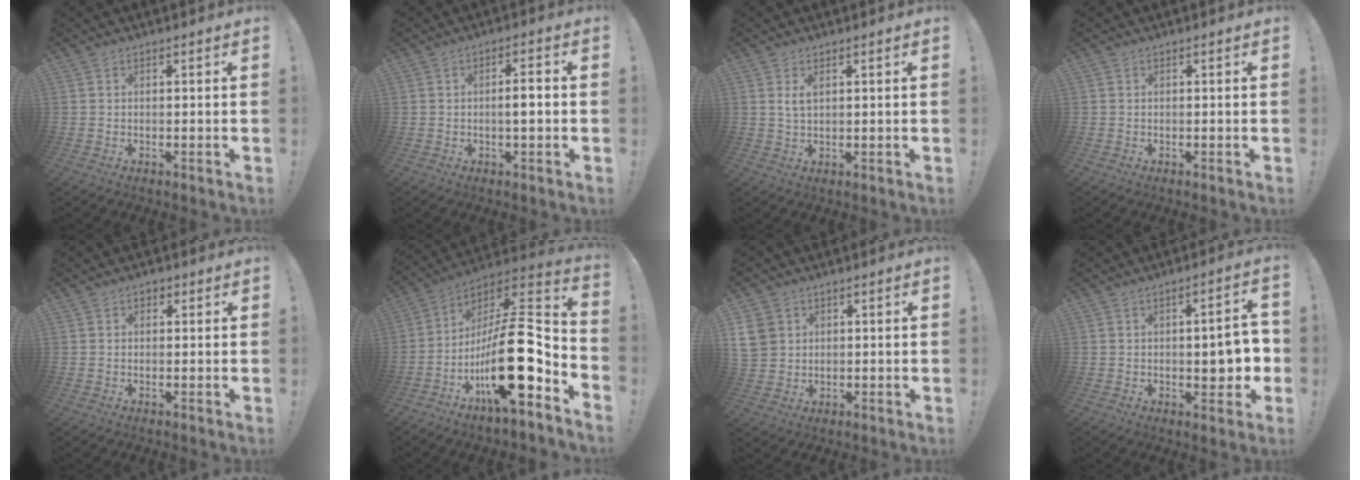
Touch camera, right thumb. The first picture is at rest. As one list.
[{"total": 4.1, "force": [-0.7, 0.6, 4.0], "torque": [-0.067, 0.004, -0.017]}, {"total": 3.0, "force": [1.2, 1.3, 2.4], "torque": [-0.050, 0.002, 0.022]}, {"total": 0.0}, {"total": 1.5, "force": [0.1, 1.3, 0.8], "torque": [-0.007, 0.001, 0.001]}, {"total": 24.6, "force": [-6.7, 8.5, 22.0], "torque": [-0.381, 0.023, -0.111]}, {"total": 6.7, "force": [2.0, 5.8, 2.6], "torque": [-0.048, -0.004, 0.042]}, {"total": 8.6, "force": [-0.9, 3.2, 7.9], "torque": [-0.090, -0.004, -0.015]}]